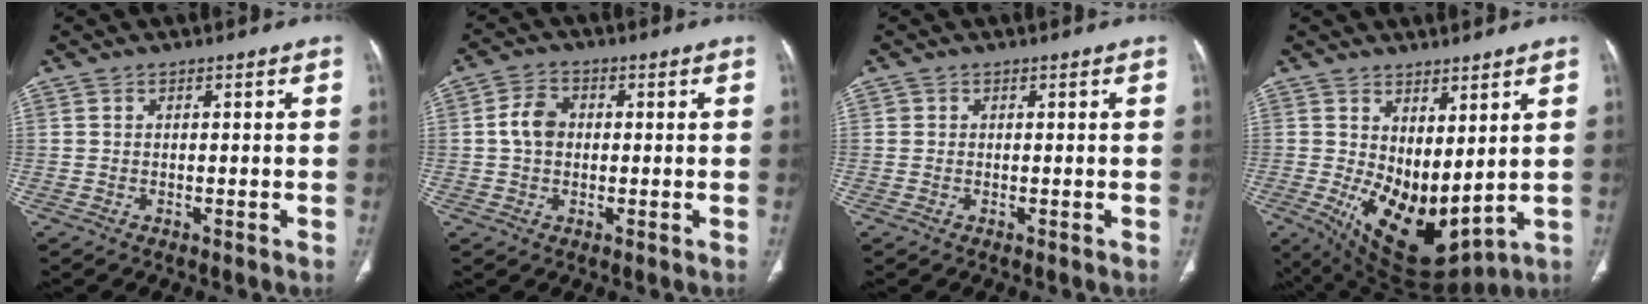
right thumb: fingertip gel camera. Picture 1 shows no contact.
{"total": 5.1, "force": [0.3, 3.9, 3.2], "torque": [-0.056, 0.011, -0.001]}
{"total": 0.7, "force": [0.1, 0.6, 0.0], "torque": [0.005, 0.003, 0.002]}
{"total": 13.8, "force": [1.8, 7.1, 11.8], "torque": [-0.187, -0.036, 0.060]}